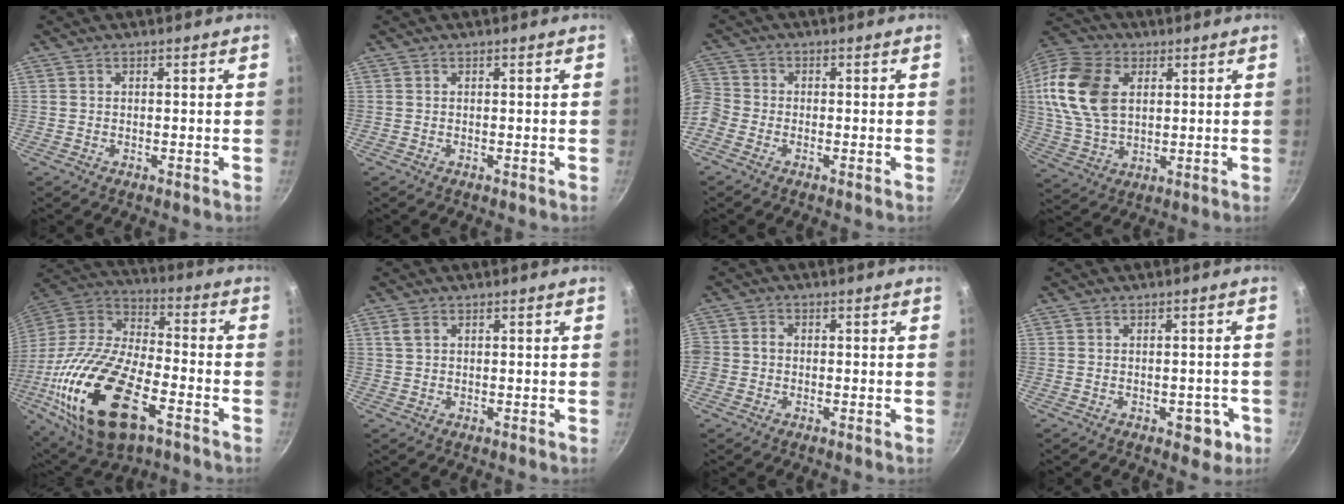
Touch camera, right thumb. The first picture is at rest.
{"total": 0.0}
{"total": 6.7, "force": [-2.6, 5.6, 2.8], "torque": [-0.070, 0.020, -0.072]}
{"total": 17.4, "force": [3.8, 11.7, 12.3], "torque": [-0.233, 0.002, 0.070]}
{"total": 27.9, "force": [-10.4, 13.6, 22.0], "torque": [-0.419, 0.021, -0.198]}
{"total": 1.7, "force": [0.7, 1.2, 1.1], "torque": [-0.019, 0.003, 0.014]}
{"total": 3.3, "force": [-0.7, 2.9, 1.4], "torque": [-0.025, 0.013, -0.020]}
{"total": 4.3, "force": [-1.7, 2.8, 2.8], "torque": [-0.006, 0.014, -0.013]}